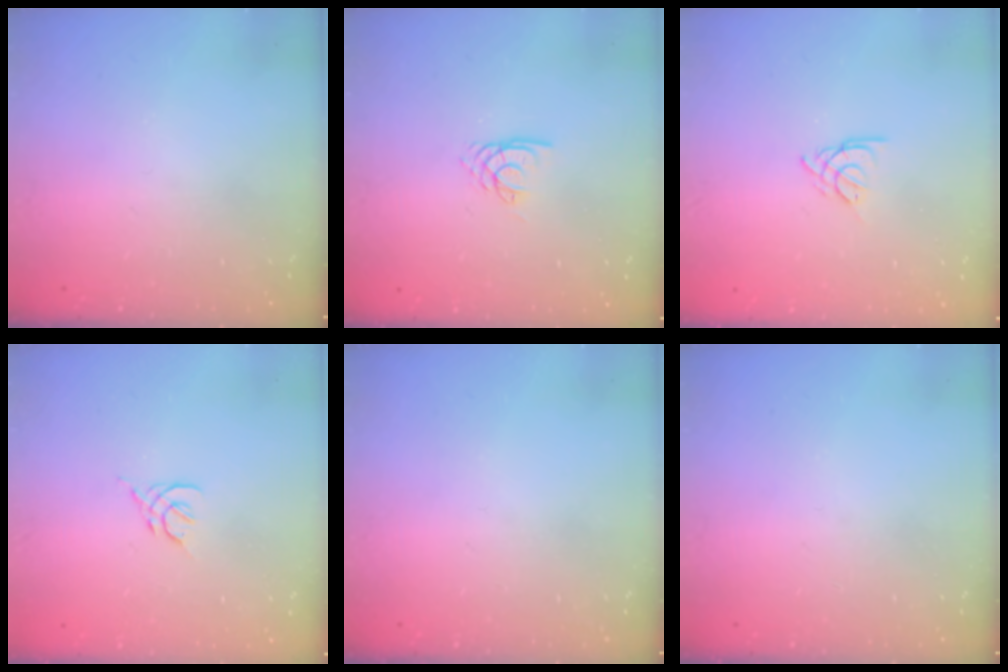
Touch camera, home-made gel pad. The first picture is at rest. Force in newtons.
{"total": 2.1, "press": 2.1, "slide": 0.1}
{"total": 3.8, "press": 3.8, "slide": 0.6}
{"total": 2.4, "press": 2.3, "slide": 0.6}
{"total": 0.0}
{"total": 0.0}